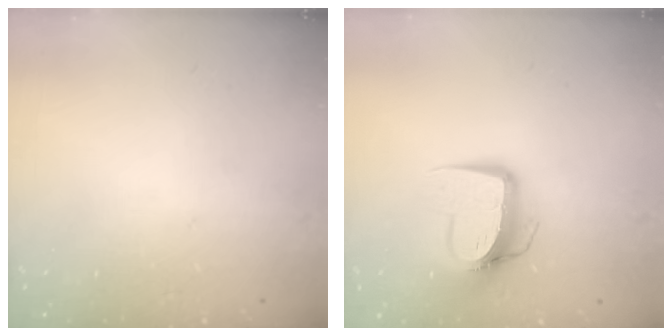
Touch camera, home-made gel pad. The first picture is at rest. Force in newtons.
{"total": 10.2, "press": 10.1, "slide": 1.1}